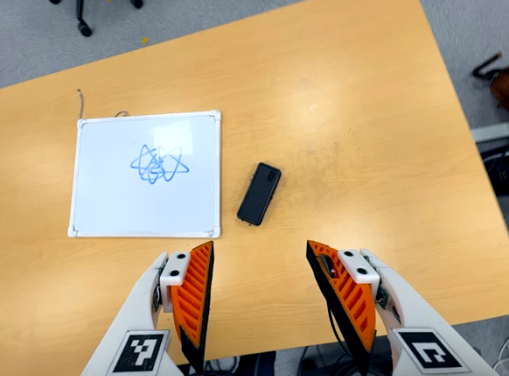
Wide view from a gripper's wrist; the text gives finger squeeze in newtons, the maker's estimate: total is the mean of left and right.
{"total": 0.0}